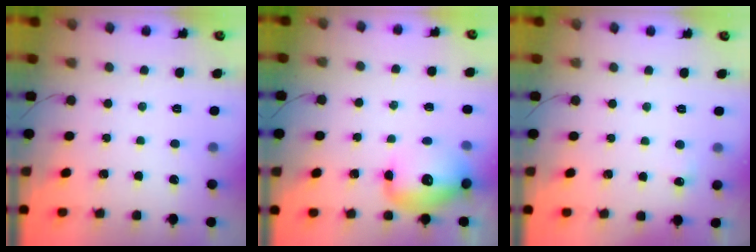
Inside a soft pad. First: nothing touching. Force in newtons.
{"total": 14.2, "press": 13.7, "slide": 3.7}
{"total": 3.8, "press": 3.6, "slide": 1.1}